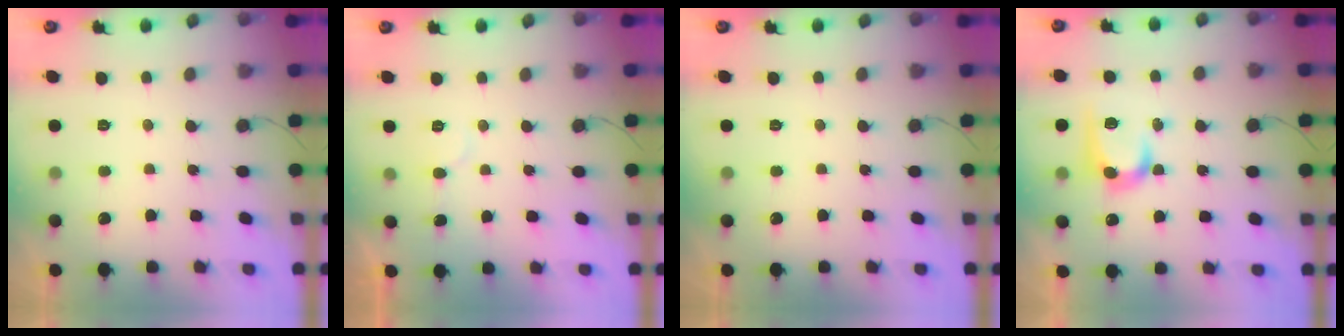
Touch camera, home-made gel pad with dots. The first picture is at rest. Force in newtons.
{"total": 4.9, "press": 4.9, "slide": 0.3}
{"total": 0.0}
{"total": 11.9, "press": 11.9, "slide": 0.8}